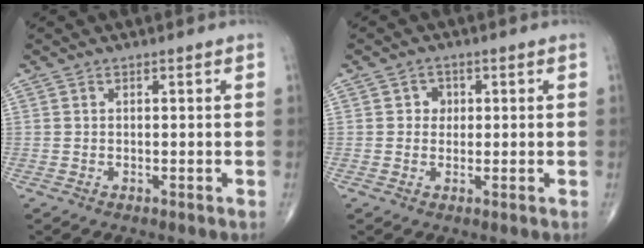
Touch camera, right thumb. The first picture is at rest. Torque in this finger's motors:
{"motor_torque": [-0.31, 0.22, 0.03, 0.02, 0.04]}